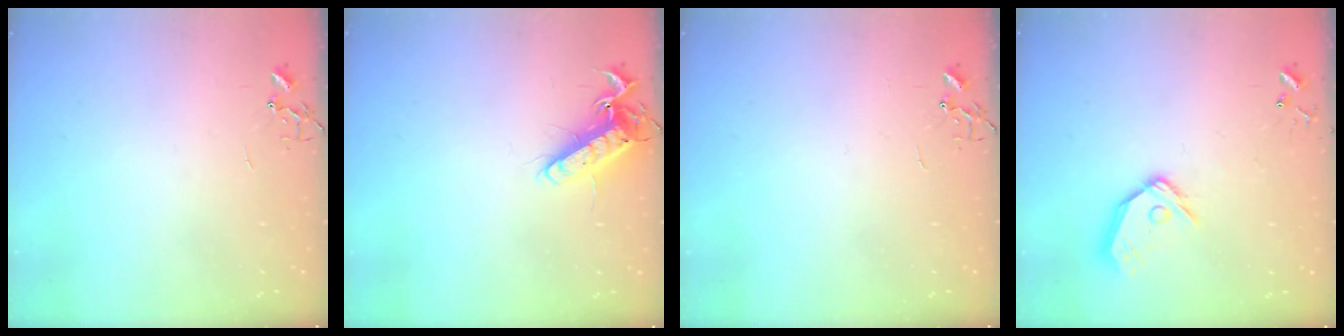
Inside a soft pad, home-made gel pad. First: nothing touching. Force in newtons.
{"total": 13.2, "press": 13.2, "slide": 1.3}
{"total": 0.0}
{"total": 12.7, "press": 12.5, "slide": 2.0}